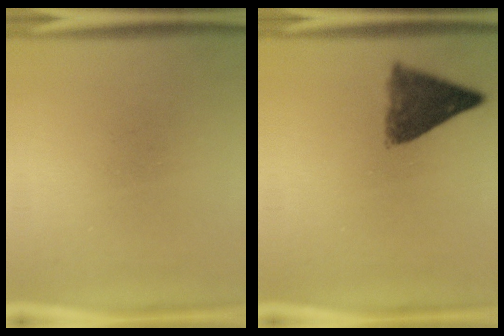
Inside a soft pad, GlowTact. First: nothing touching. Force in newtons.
{"total": 7.7}